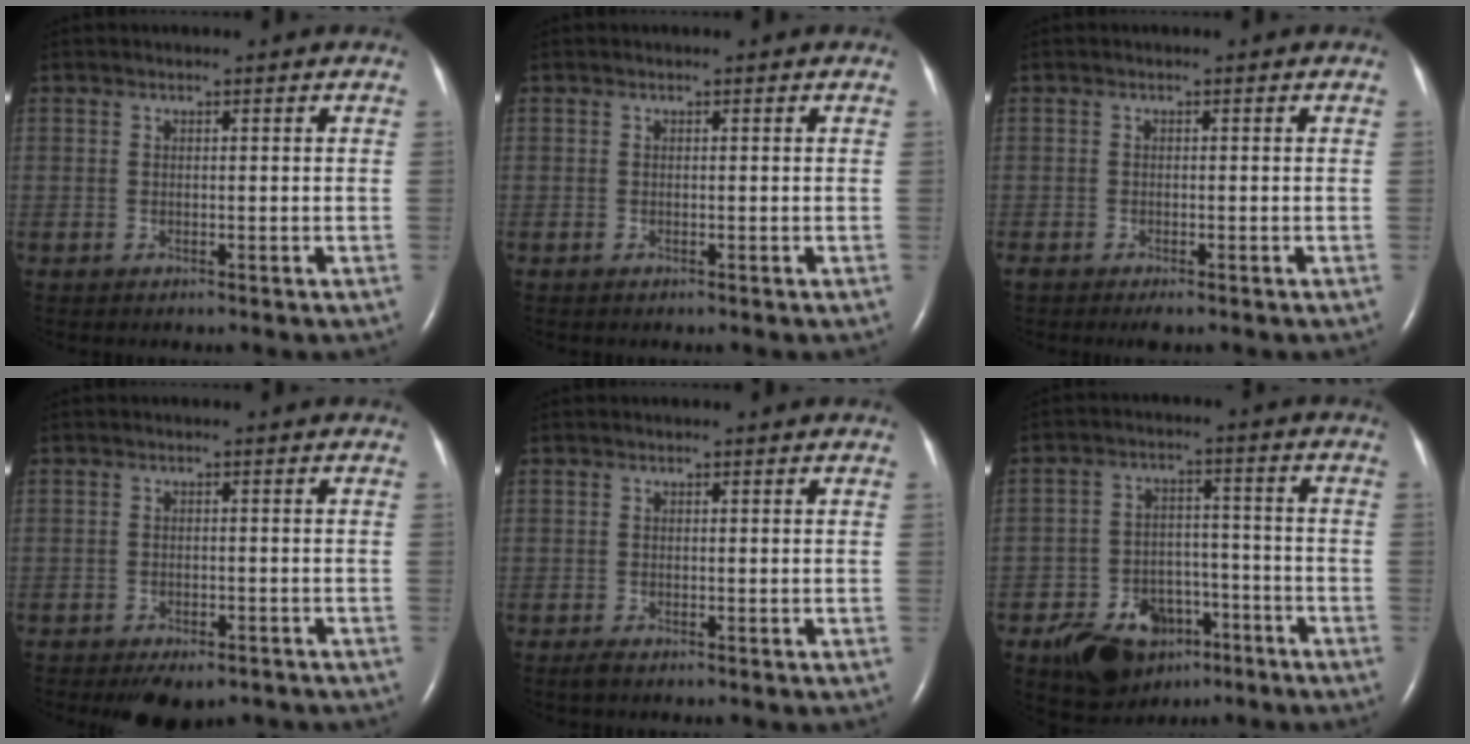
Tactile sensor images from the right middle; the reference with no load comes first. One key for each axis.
{"total": 0.0}
{"total": 2.2, "fx": -1.7, "fy": 0.5, "fz": 1.3, "tx": -0.021, "ty": -0.009, "tz": -0.022}
{"total": 6.3, "fx": -4.9, "fy": 2.7, "fz": 2.8, "tx": -0.032, "ty": -0.001, "tz": -0.062}
{"total": 0.9, "fx": -0.7, "fy": 0.1, "fz": 0.6, "tx": -0.022, "ty": -0.006, "tz": -0.012}
{"total": 12.0, "fx": -7.3, "fy": 7.6, "fz": 5.7, "tx": -0.094, "ty": 0.016, "tz": -0.109}